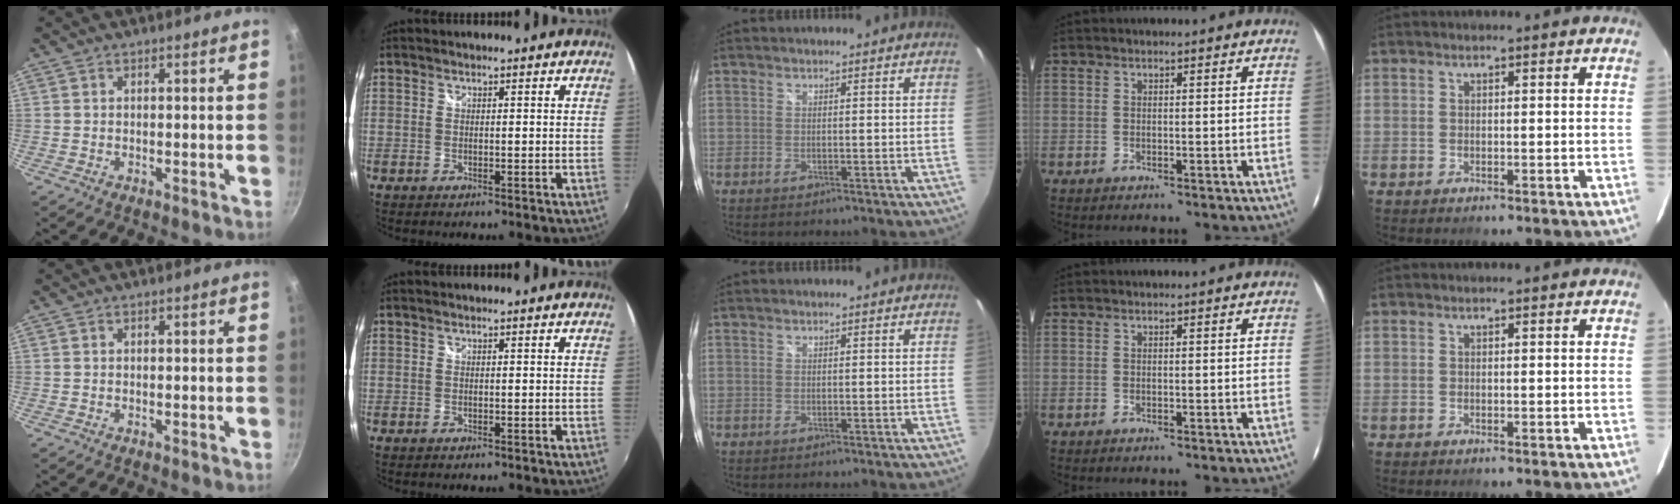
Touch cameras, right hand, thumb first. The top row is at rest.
{}